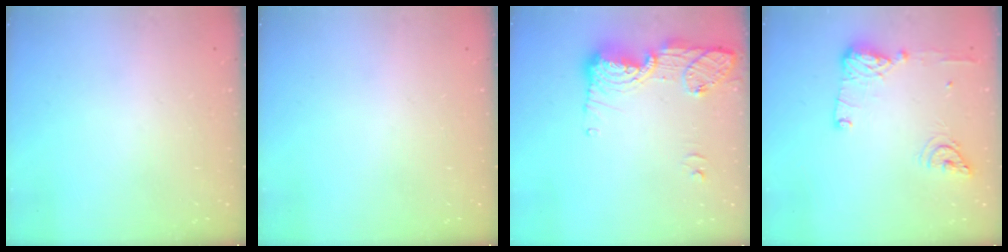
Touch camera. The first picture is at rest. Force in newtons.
{"total": 0.0}
{"total": 14.5, "press": 14.3, "slide": 2.9}
{"total": 12.7, "press": 12.4, "slide": 2.7}